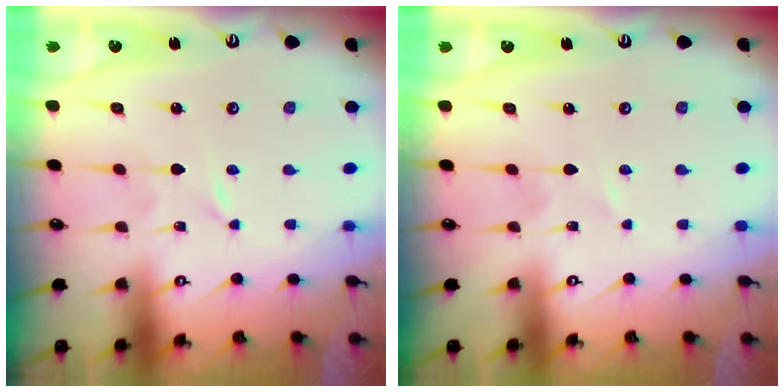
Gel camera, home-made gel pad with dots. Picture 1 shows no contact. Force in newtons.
{"total": 0.8, "press": 0.8, "slide": 0.2}